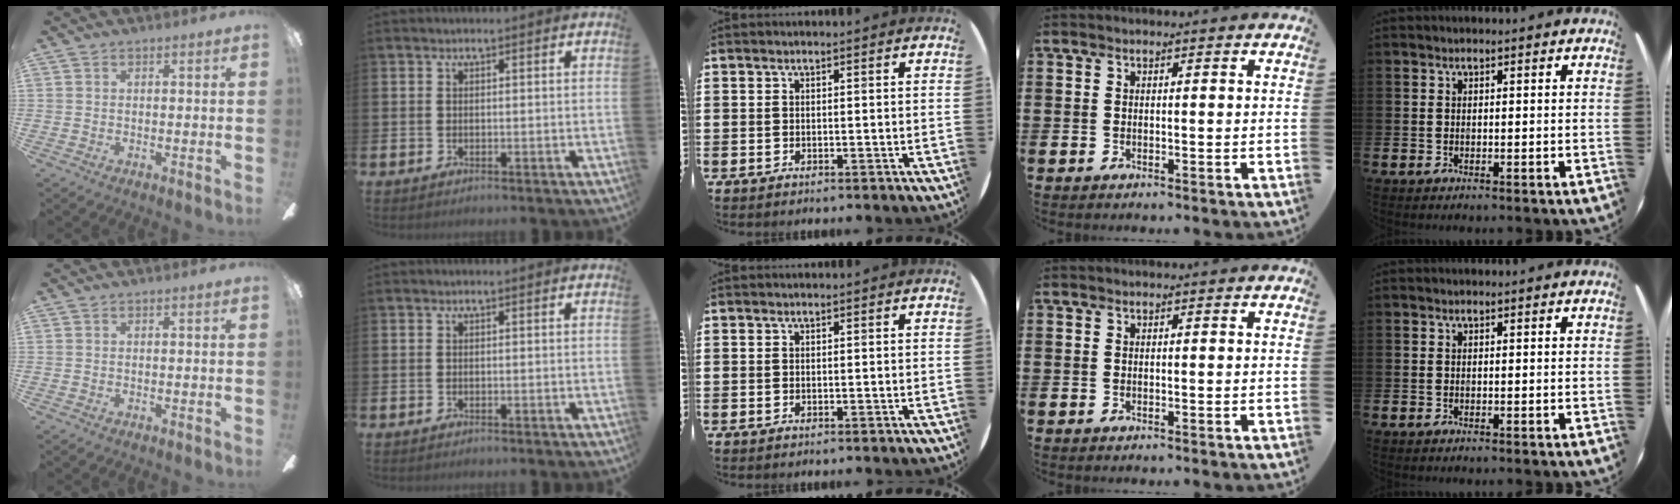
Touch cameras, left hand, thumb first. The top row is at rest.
{}